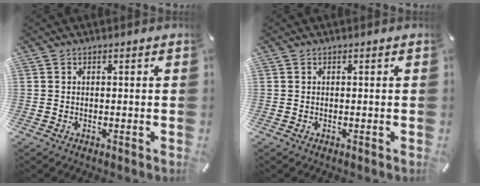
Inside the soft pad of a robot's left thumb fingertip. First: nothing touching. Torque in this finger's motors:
{"motor_torque": [0.00, 0.00, 0.00, 0.02, 0.03]}